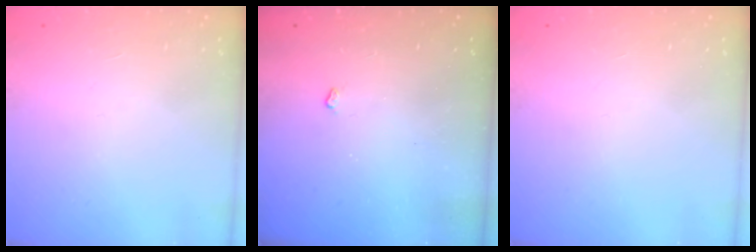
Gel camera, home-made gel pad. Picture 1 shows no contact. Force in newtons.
{"total": 3.0, "press": 2.9, "slide": 0.5}
{"total": 0.0}